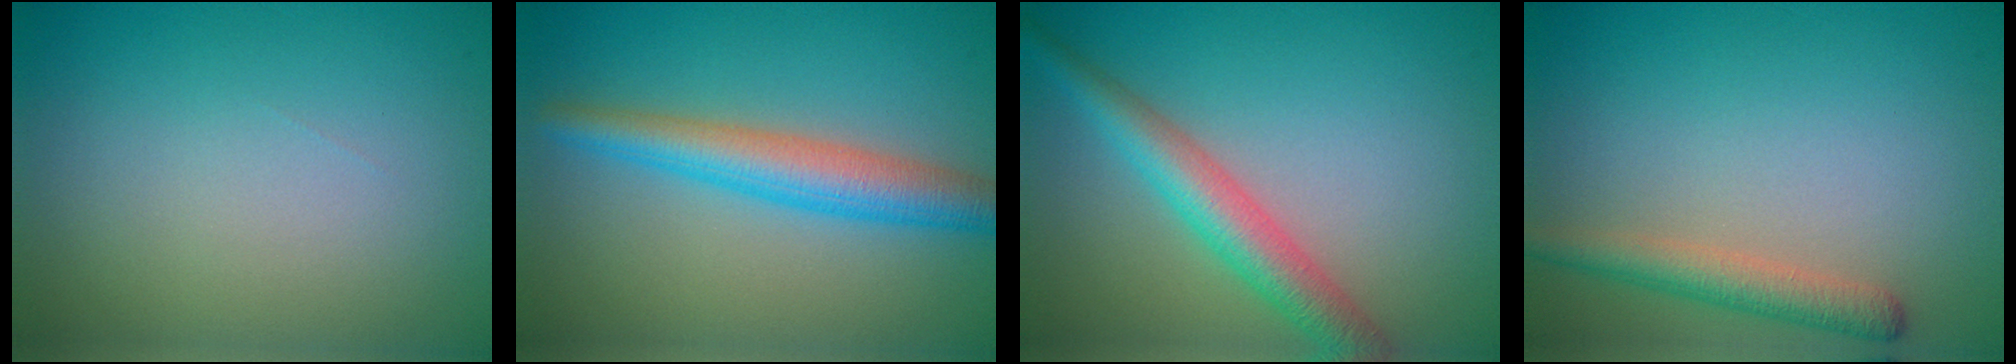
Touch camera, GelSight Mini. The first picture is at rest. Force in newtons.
{"total": 4.7, "press": 4.7, "slide": 0.2}
{"total": 4.6, "press": 4.6, "slide": 0.1}
{"total": 2.9, "press": 2.9, "slide": 0.2}